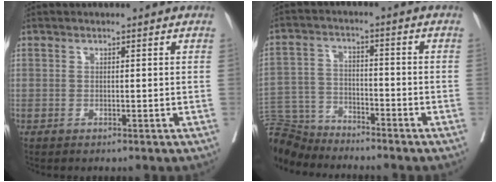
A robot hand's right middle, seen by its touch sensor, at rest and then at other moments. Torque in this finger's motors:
{"motor_torque": [1.03, -1.11, 0.64, 0.02]}